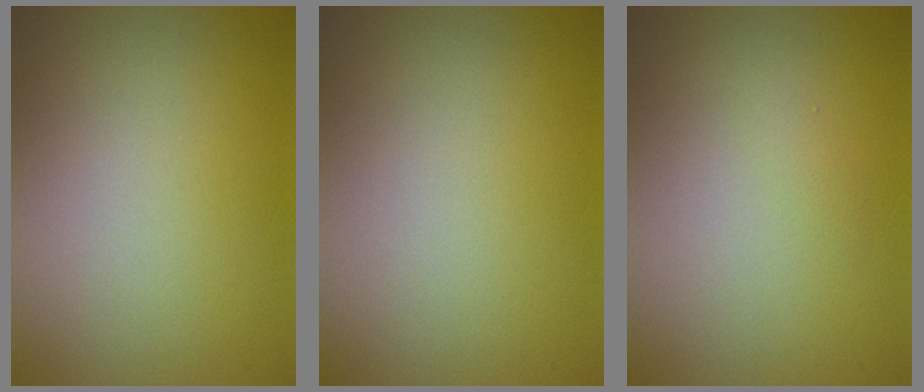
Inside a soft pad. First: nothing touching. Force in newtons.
{"total": 0.0}
{"total": 0.5, "press": 0.5, "slide": 0.0}